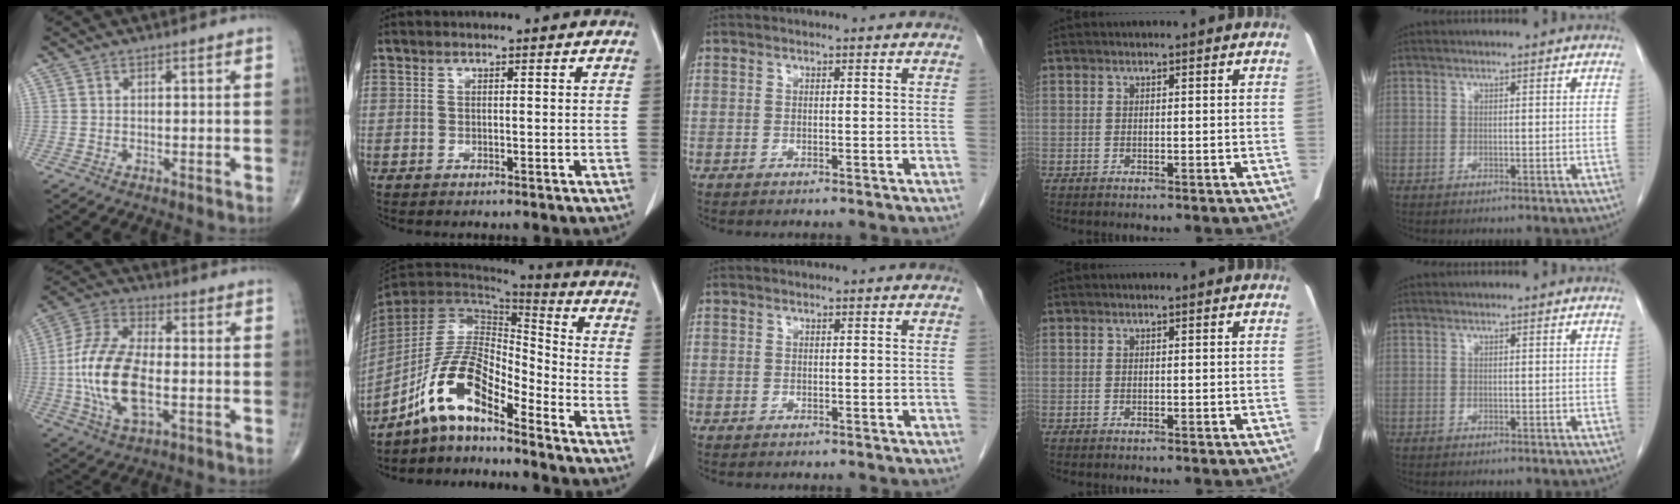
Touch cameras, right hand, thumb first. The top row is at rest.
{"thumb": {"total": 16.7, "force": [-2.5, 8.1, 14.4], "torque": [-0.300, 0.015, -0.047]}, "index": {"total": 10.9, "force": [-7.6, 3.3, 7.1], "torque": [-0.154, 0.029, -0.145]}}